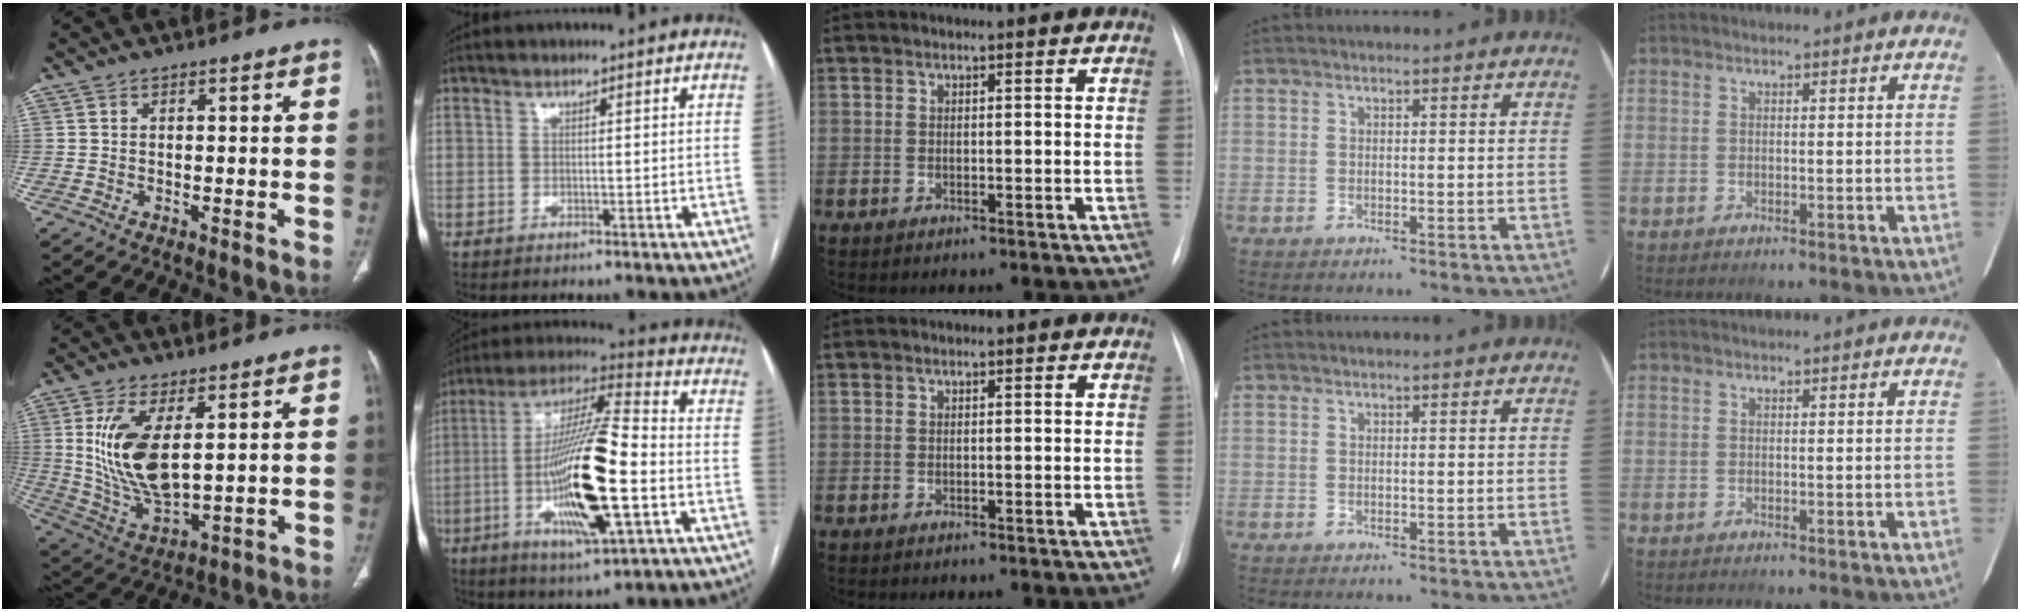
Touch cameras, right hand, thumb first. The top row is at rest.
{"thumb": {"total": 14.8, "force": [3.3, 6.8, 12.8], "torque": [-0.254, -0.024, 0.081]}, "index": {"total": 18.7, "force": [-4.1, 2.1, 18.1], "torque": [-0.352, -0.008, -0.071]}}